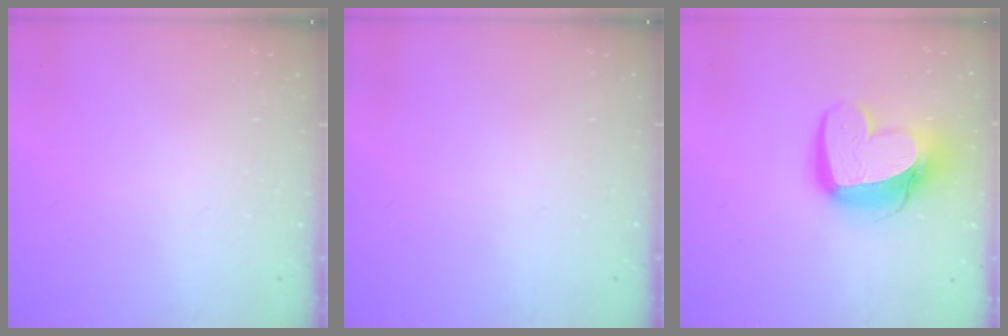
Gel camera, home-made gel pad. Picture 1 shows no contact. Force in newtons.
{"total": 0.0}
{"total": 15.2, "press": 15.2, "slide": 1.4}